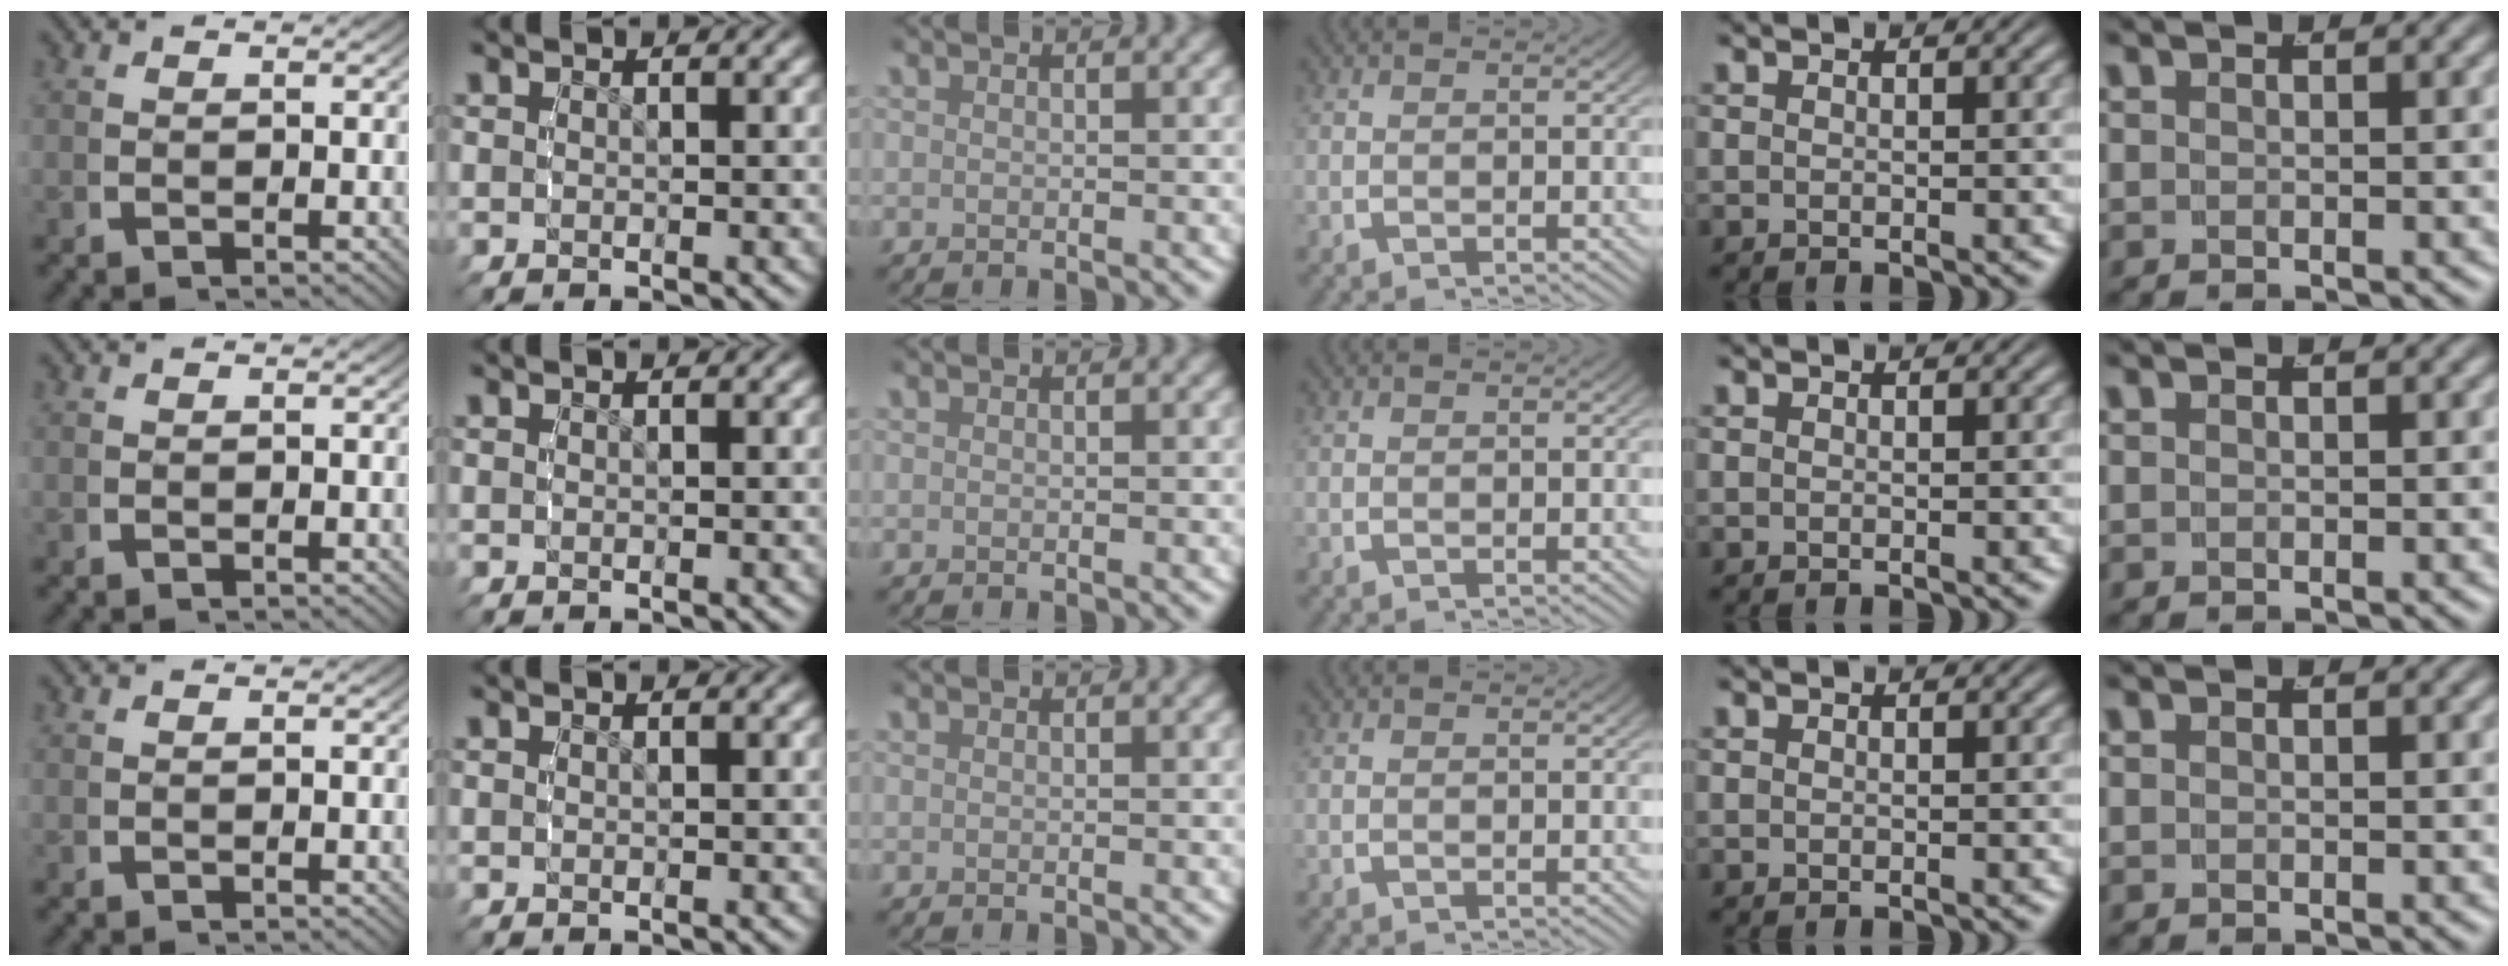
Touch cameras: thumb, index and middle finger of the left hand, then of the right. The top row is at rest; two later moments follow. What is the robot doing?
{"motion": "reach", "object": "string"}